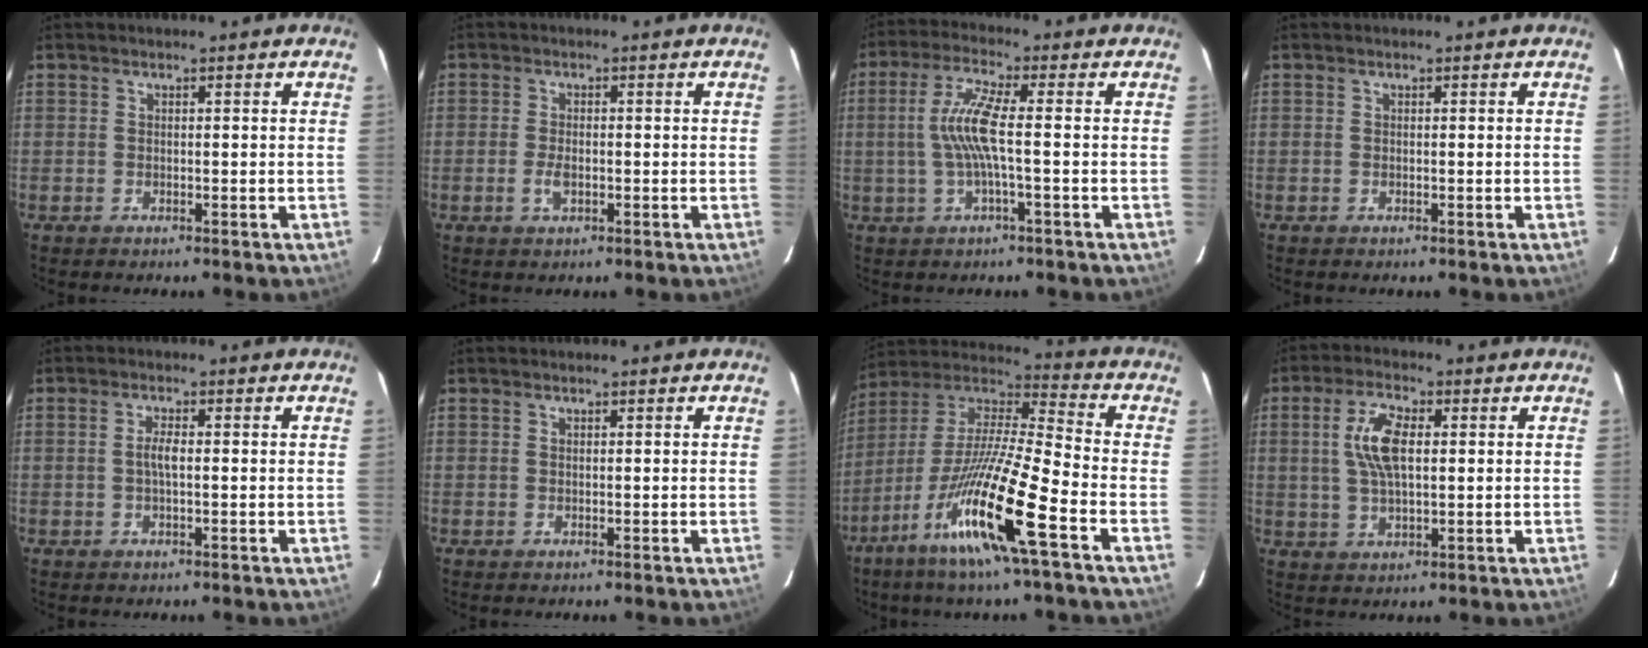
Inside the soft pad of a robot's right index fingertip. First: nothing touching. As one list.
[{"total": 2.7, "force": [-0.9, 1.4, 2.1], "torque": [-0.044, -0.003, -0.015]}, {"total": 7.5, "force": [-0.8, 0.2, 7.5], "torque": [-0.156, 0.002, -0.010]}, {"total": 0.0}, {"total": 2.2, "force": [-0.2, 0.4, 2.1], "torque": [-0.042, 0.003, -0.005]}, {"total": 0.0}, {"total": 19.0, "force": [-10.0, 0.6, 16.2], "torque": [-0.309, -0.028, -0.199]}, {"total": 8.2, "force": [1.5, 3.5, 7.2], "torque": [-0.140, 0.010, 0.031]}]